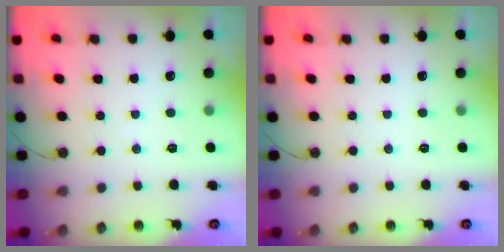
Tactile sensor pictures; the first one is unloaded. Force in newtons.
{"total": 0.0}